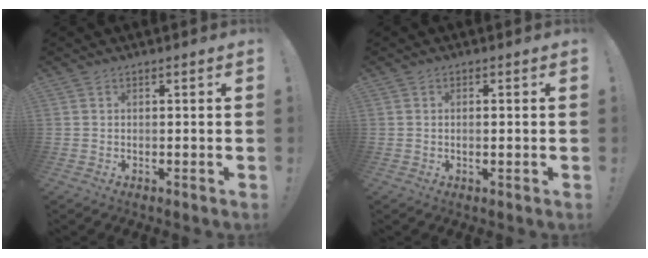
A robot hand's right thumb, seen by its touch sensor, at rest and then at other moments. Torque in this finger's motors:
{"motor_torque": [-0.18, -0.07, 0.06, 0.09, -0.01]}